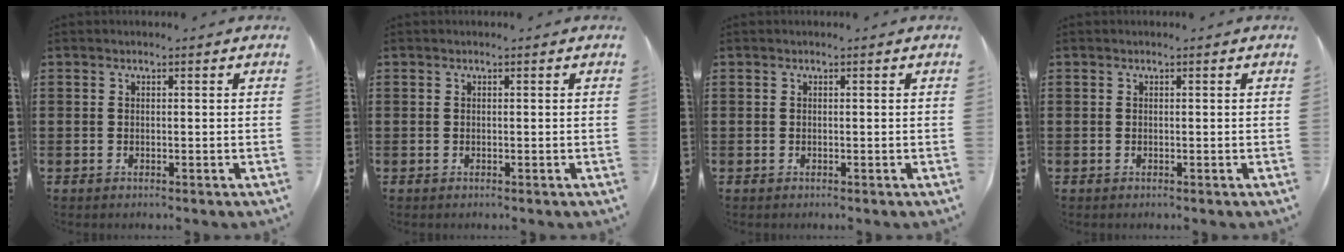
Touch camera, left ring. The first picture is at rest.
{"total": 0.0}
{"total": 0.0}
{"total": 0.0}